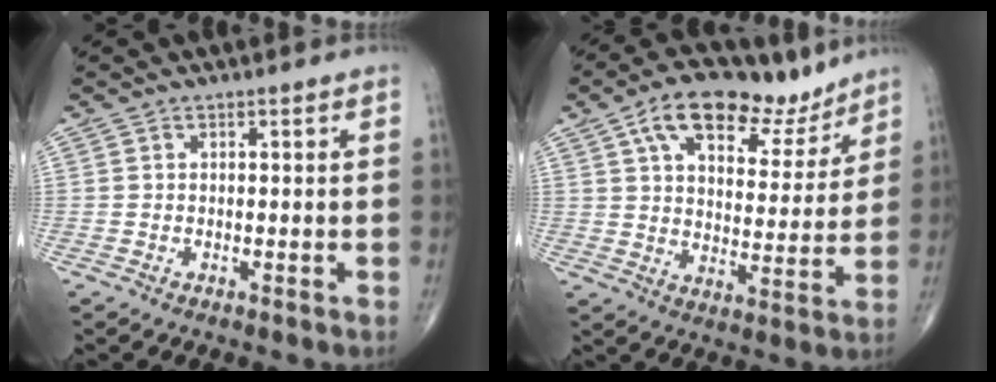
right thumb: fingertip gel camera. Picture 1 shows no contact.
{"total": 16.2, "force": [10.2, 8.0, 9.7], "torque": [-0.117, -0.029, 0.168]}